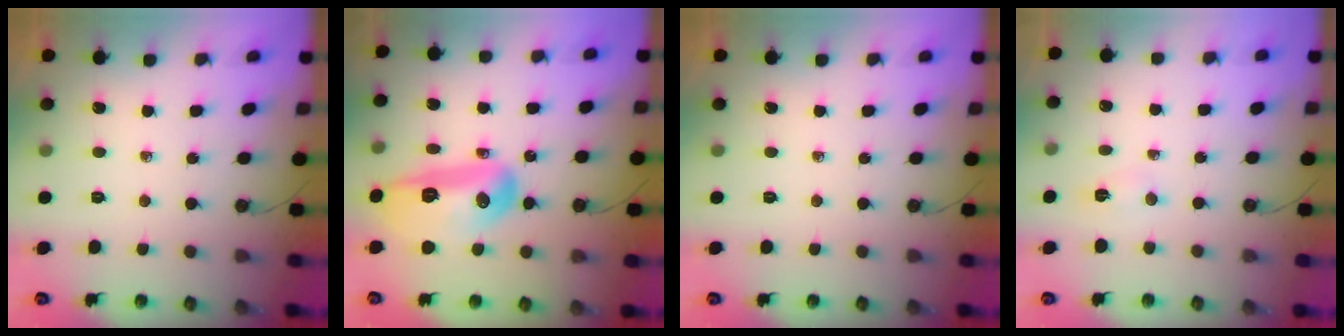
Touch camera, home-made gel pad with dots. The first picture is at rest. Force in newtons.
{"total": 18.4, "press": 17.5, "slide": 5.6}
{"total": 0.0}
{"total": 3.2, "press": 1.9, "slide": 2.6}